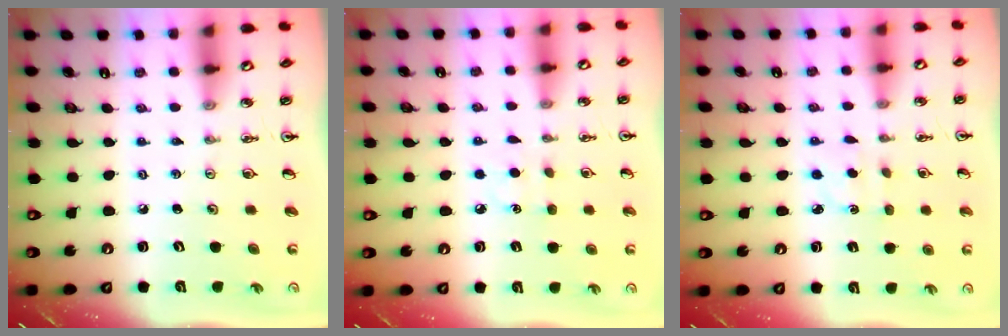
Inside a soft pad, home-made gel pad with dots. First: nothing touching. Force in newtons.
{"total": 4.8, "press": 4.8, "slide": 0.5}
{"total": 2.0, "press": 1.9, "slide": 0.7}